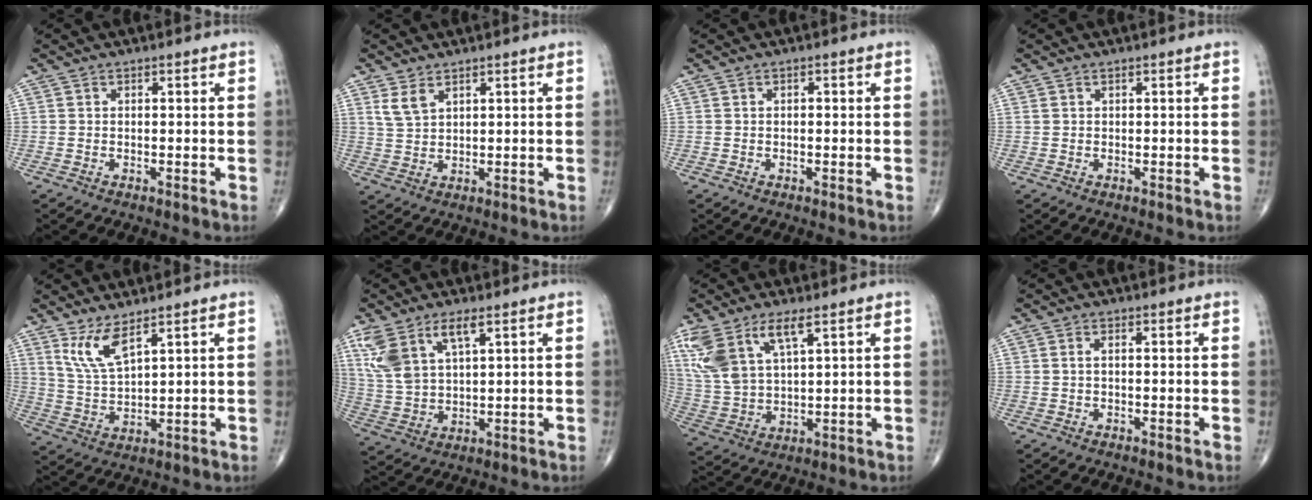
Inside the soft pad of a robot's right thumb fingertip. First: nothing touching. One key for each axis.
{"total": 3.6, "fx": 2.3, "fy": 1.8, "fz": 2.2, "tx": -0.043, "ty": -0.009, "tz": 0.054}
{"total": 0.6, "fx": 0.0, "fy": 0.3, "fz": 0.5, "tx": -0.008, "ty": 0.001, "tz": 0.000}
{"total": 0.6, "fx": 0.4, "fy": 0.2, "fz": 0.3, "tx": -0.006, "ty": 0.006, "tz": 0.010}
{"total": 6.7, "fx": 4.3, "fy": 1.8, "fz": 4.8, "tx": -0.099, "ty": -0.034, "tz": 0.095}
{"total": 10.2, "fx": 5.2, "fy": 4.2, "fz": 7.7, "tx": -0.170, "ty": -0.011, "tz": 0.114}
{"total": 12.6, "fx": 6.6, "fy": 5.1, "fz": 9.5, "tx": -0.210, "ty": -0.014, "tz": 0.141}
{"total": 1.0, "fx": 0.0, "fy": 0.4, "fz": 0.9, "tx": -0.019, "ty": 0.002, "tz": -0.001}